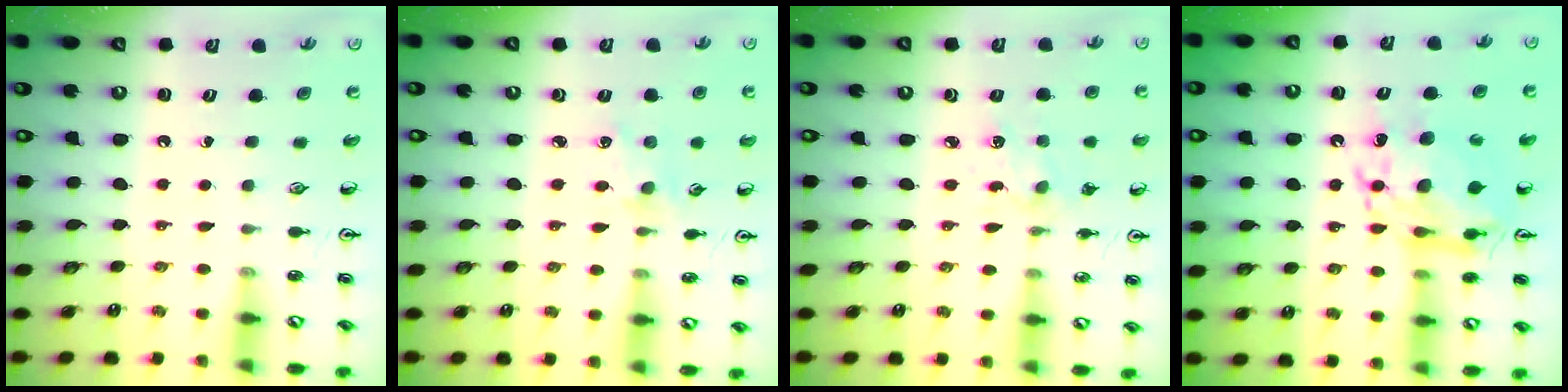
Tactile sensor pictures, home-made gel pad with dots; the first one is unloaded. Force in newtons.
{"total": 2.3, "press": 2.2, "slide": 0.4}
{"total": 2.2, "press": 2.2, "slide": 0.5}
{"total": 13.8, "press": 13.8, "slide": 1.4}